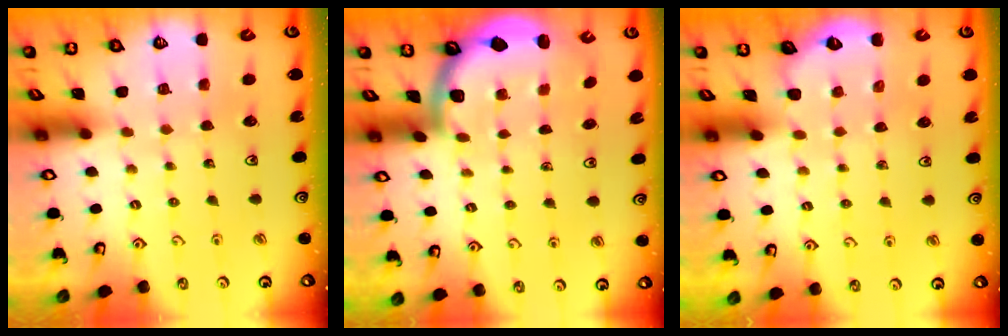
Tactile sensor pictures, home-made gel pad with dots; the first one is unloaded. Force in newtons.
{"total": 1.8, "press": 1.8, "slide": 0.1}
{"total": 2.0, "press": 2.0, "slide": 0.1}